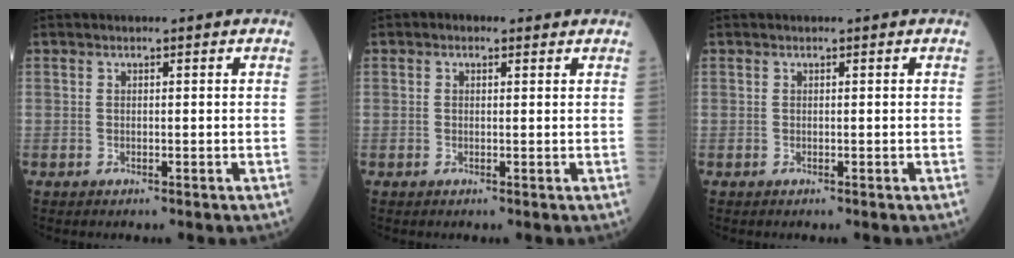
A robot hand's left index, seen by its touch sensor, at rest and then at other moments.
{"total": 1.3, "force": [0.7, 0.8, 0.8], "torque": [-0.020, 0.012, 0.007]}
{"total": 0.0}